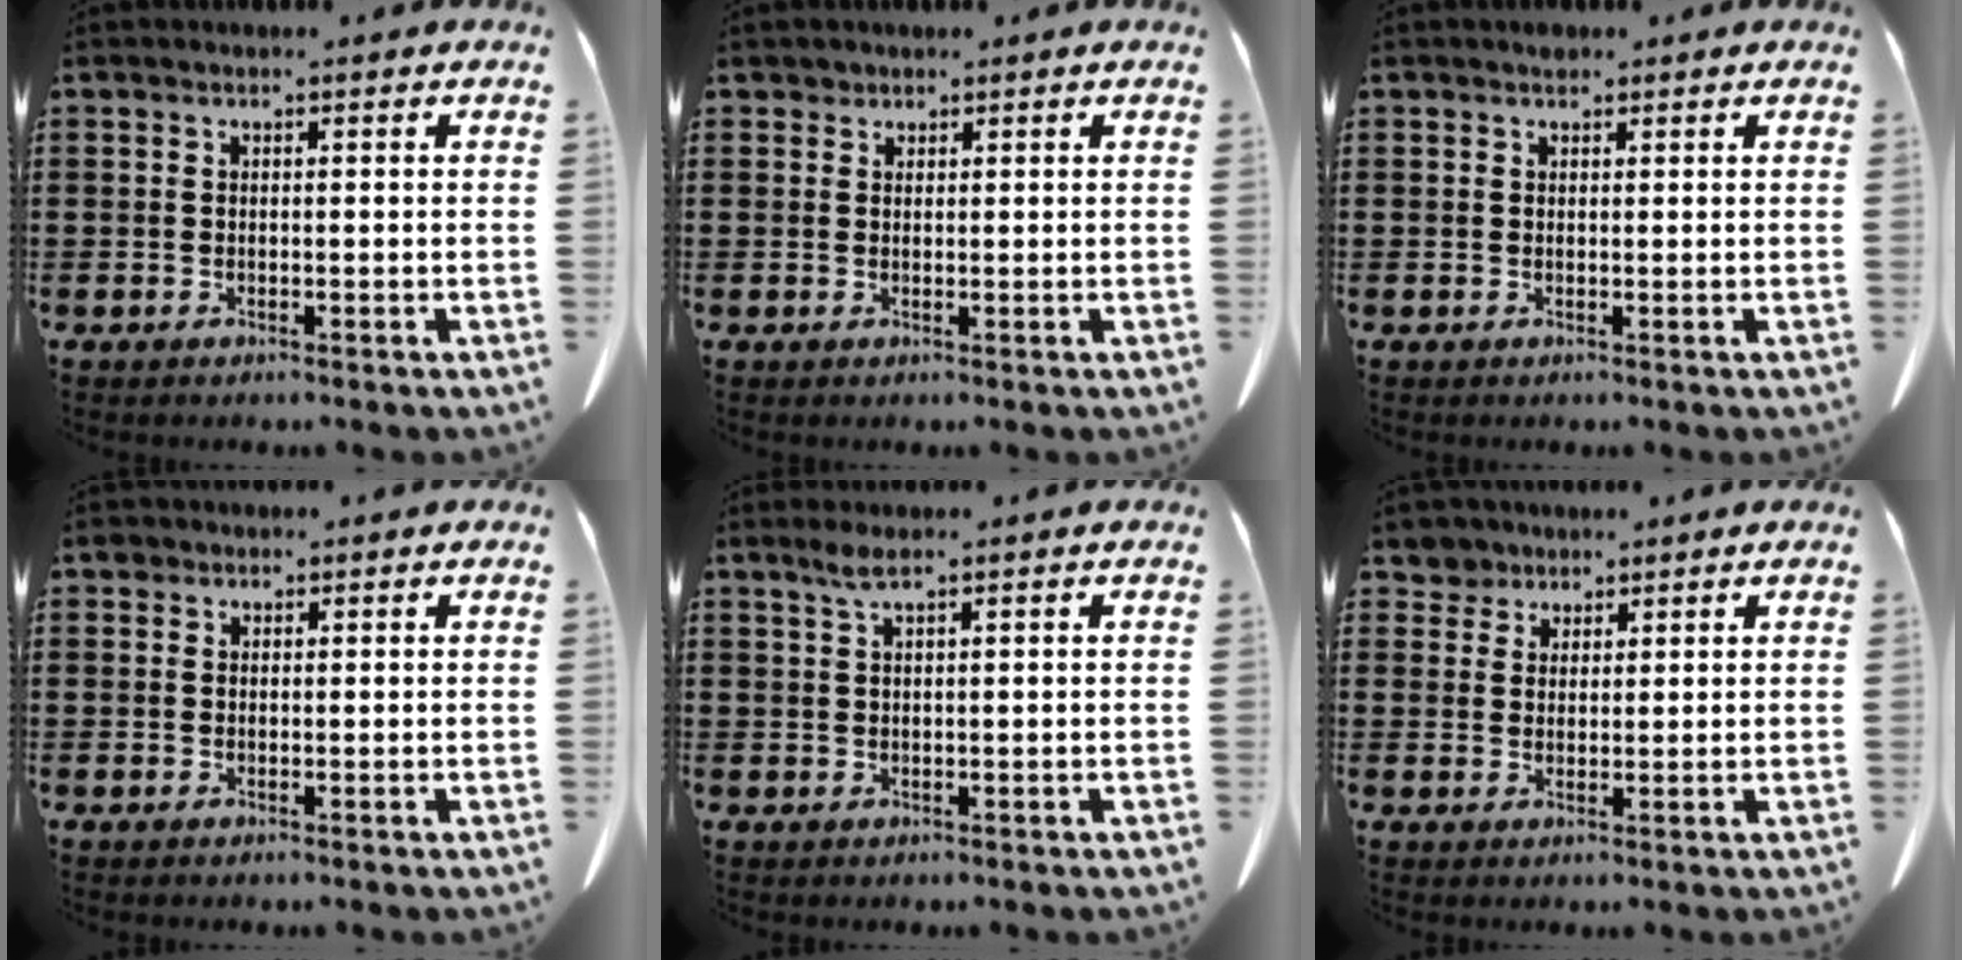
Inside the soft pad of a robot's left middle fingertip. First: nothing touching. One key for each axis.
{"total": 1.0, "fx": 0.9, "fy": 0.5, "fz": 0.1, "tx": -0.005, "ty": -0.001, "tz": 0.019}
{"total": 0.9, "fx": 0.7, "fy": 0.4, "fz": 0.2, "tx": -0.007, "ty": 0.000, "tz": 0.015}
{"total": 0.9, "fx": 0.6, "fy": 0.6, "fz": 0.2, "tx": -0.008, "ty": 0.002, "tz": 0.011}
{"total": 2.0, "fx": 1.3, "fy": 0.1, "fz": 1.6, "tx": -0.035, "ty": -0.002, "tz": 0.023}
{"total": 3.1, "fx": 2.5, "fy": 1.8, "fz": 0.3, "tx": -0.019, "ty": 0.006, "tz": 0.049}